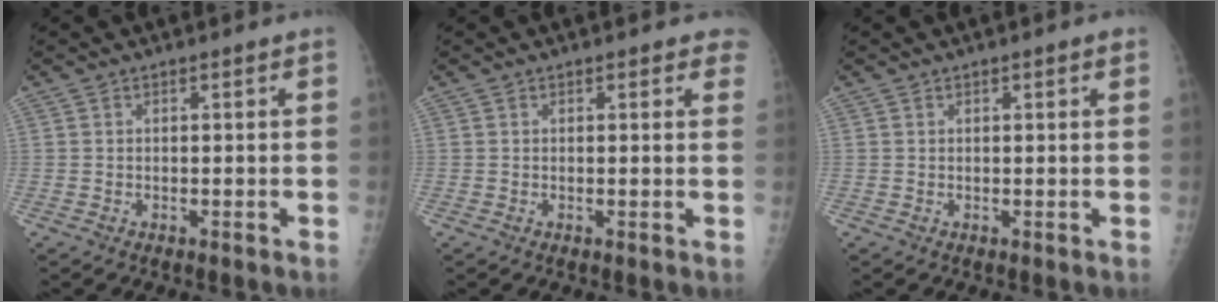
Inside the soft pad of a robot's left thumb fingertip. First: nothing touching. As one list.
[{"total": 2.6, "force": [1.8, 1.3, 1.3], "torque": [0.015, -0.002, 0.011]}, {"total": 1.3, "force": [0.7, 0.4, 1.1], "torque": [-0.013, 0.001, 0.008]}]